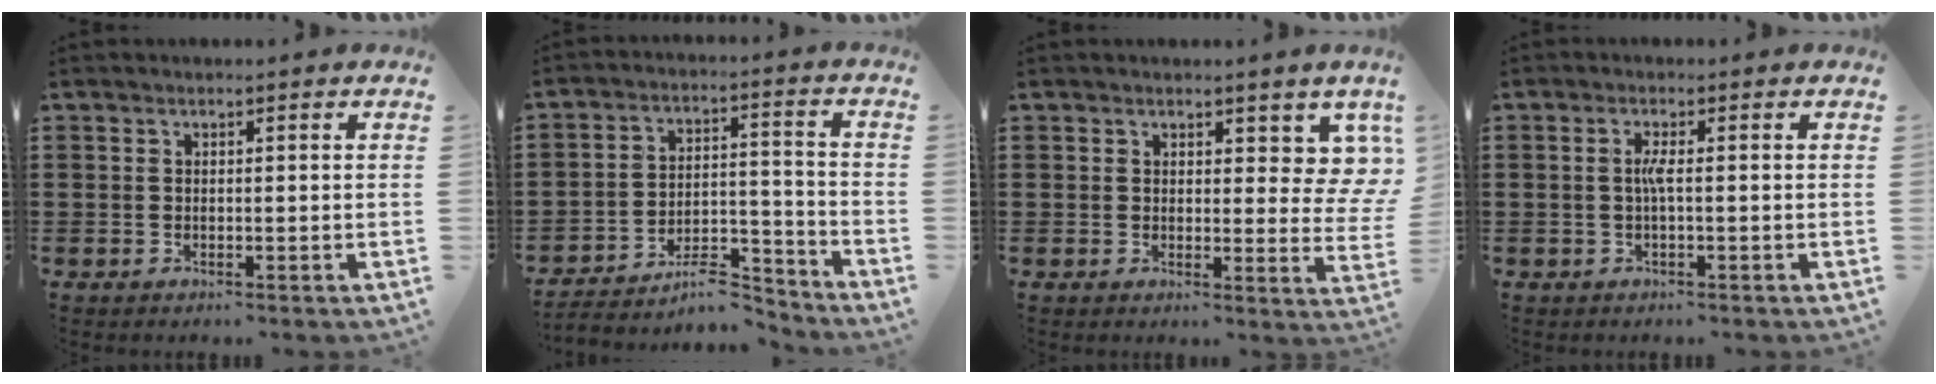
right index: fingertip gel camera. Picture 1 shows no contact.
{"total": 7.4, "force": [-6.6, 1.8, 2.8], "torque": [-0.037, 0.017, -0.124]}
{"total": 5.0, "force": [3.1, 2.7, 2.8], "torque": [-0.027, -0.013, 0.049]}
{"total": 2.0, "force": [-0.2, 0.0, 2.0], "torque": [-0.048, -0.006, -0.008]}